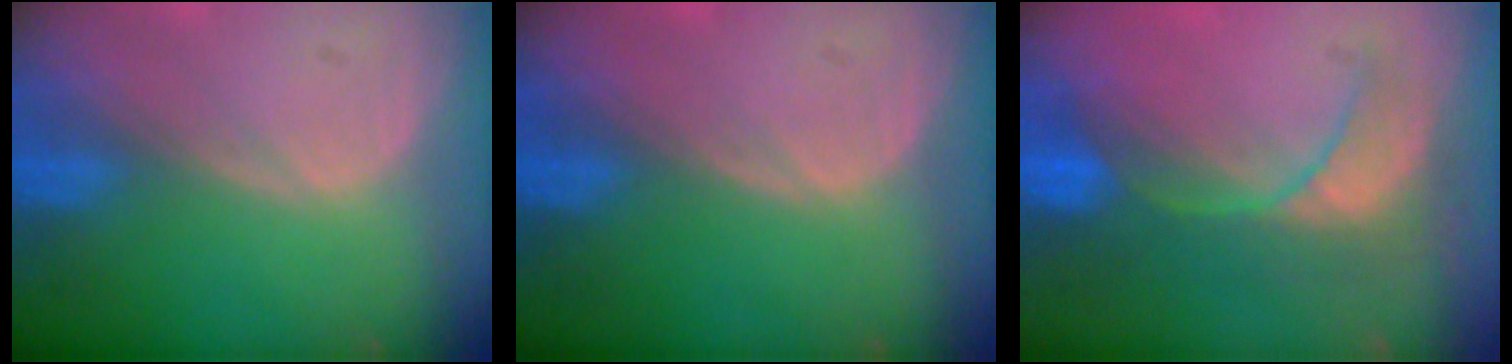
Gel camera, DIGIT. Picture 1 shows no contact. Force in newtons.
{"total": 0.0}
{"total": 8.4, "press": 8.1, "slide": 2.3}